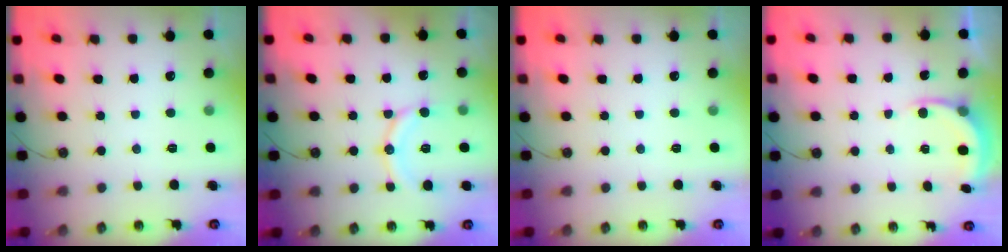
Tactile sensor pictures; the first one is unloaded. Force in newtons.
{"total": 12.6, "press": 12.2, "slide": 3.1}
{"total": 0.0}
{"total": 4.8, "press": 4.7, "slide": 0.2}